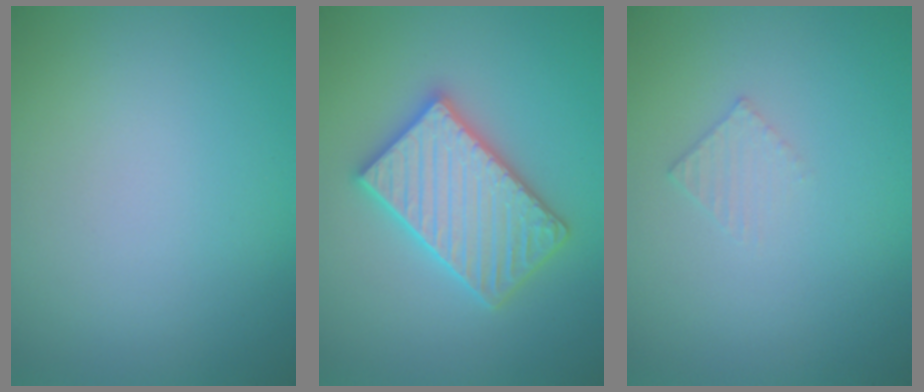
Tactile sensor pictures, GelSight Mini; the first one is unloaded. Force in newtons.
{"total": 5.5, "press": 5.5, "slide": 0.9}
{"total": 1.1, "press": 1.1, "slide": 0.0}